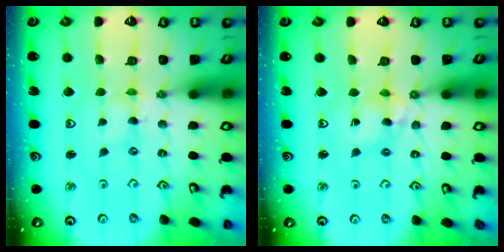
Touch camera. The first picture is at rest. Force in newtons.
{"total": 6.2, "press": 6.2, "slide": 0.4}